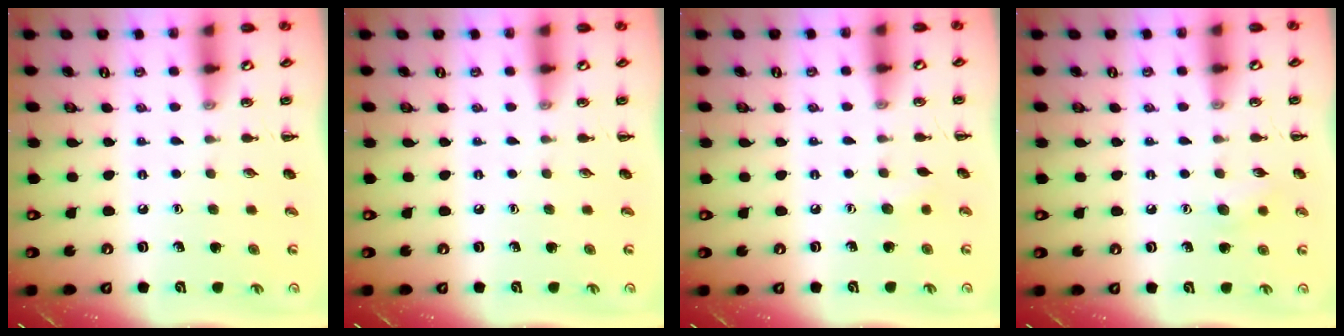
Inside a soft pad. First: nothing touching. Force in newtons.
{"total": 0.0}
{"total": 3.9, "press": 3.8, "slide": 1.0}
{"total": 6.4, "press": 6.2, "slide": 1.6}